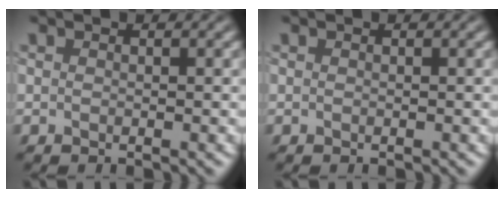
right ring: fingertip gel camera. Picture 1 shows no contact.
{"total": 0.0}